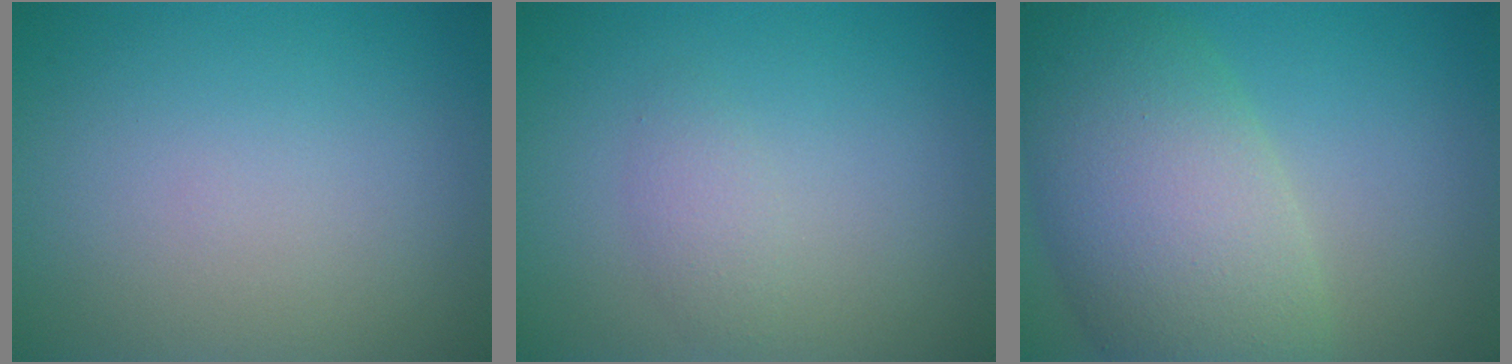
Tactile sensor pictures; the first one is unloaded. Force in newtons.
{"total": 1.3, "press": 1.3, "slide": 0.1}
{"total": 10.0, "press": 10.0, "slide": 0.6}